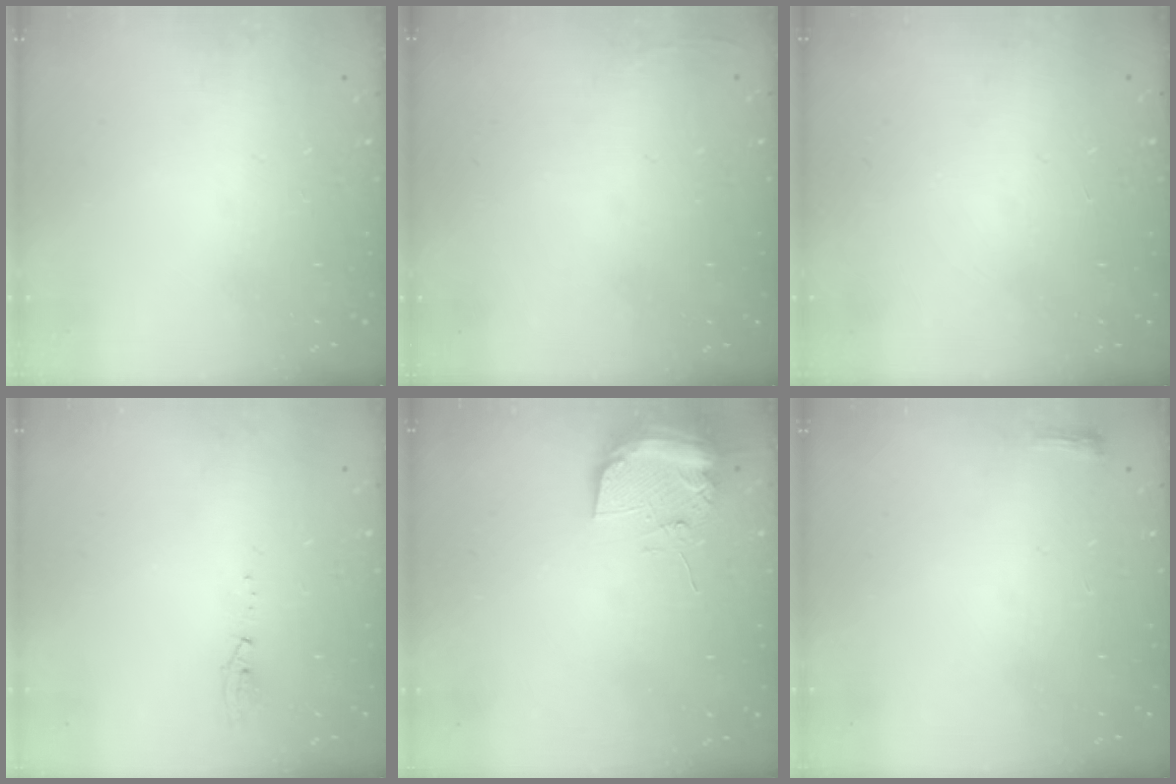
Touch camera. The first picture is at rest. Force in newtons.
{"total": 2.5, "press": 2.4, "slide": 0.9}
{"total": 0.0}
{"total": 15.0, "press": 4.8, "slide": 14.3}
{"total": 10.4, "press": 10.4, "slide": 1.2}
{"total": 2.6, "press": 2.5, "slide": 0.6}